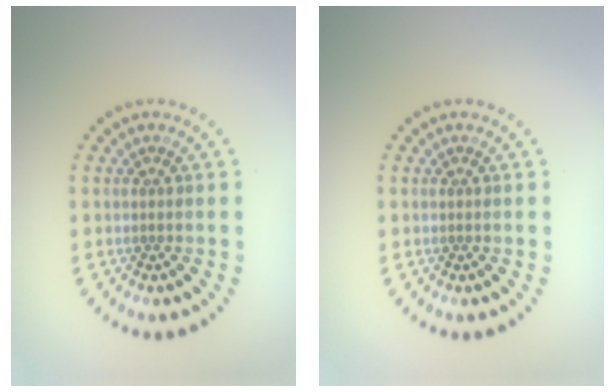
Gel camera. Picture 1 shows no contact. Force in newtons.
{"total": 0.0}